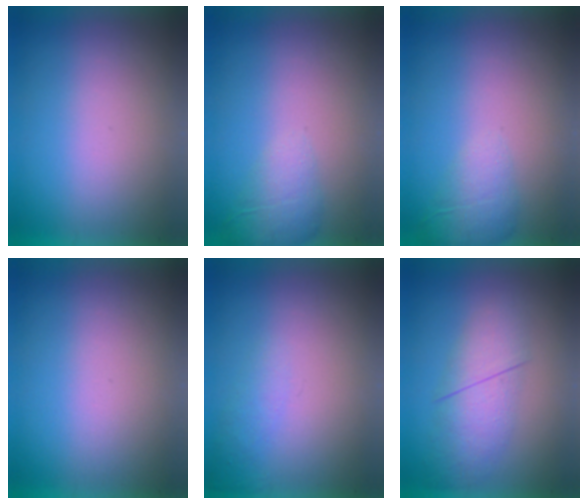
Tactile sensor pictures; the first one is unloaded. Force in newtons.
{"total": 2.1}
{"total": 2.1}
{"total": 0.0}
{"total": 1.1}
{"total": 2.7}